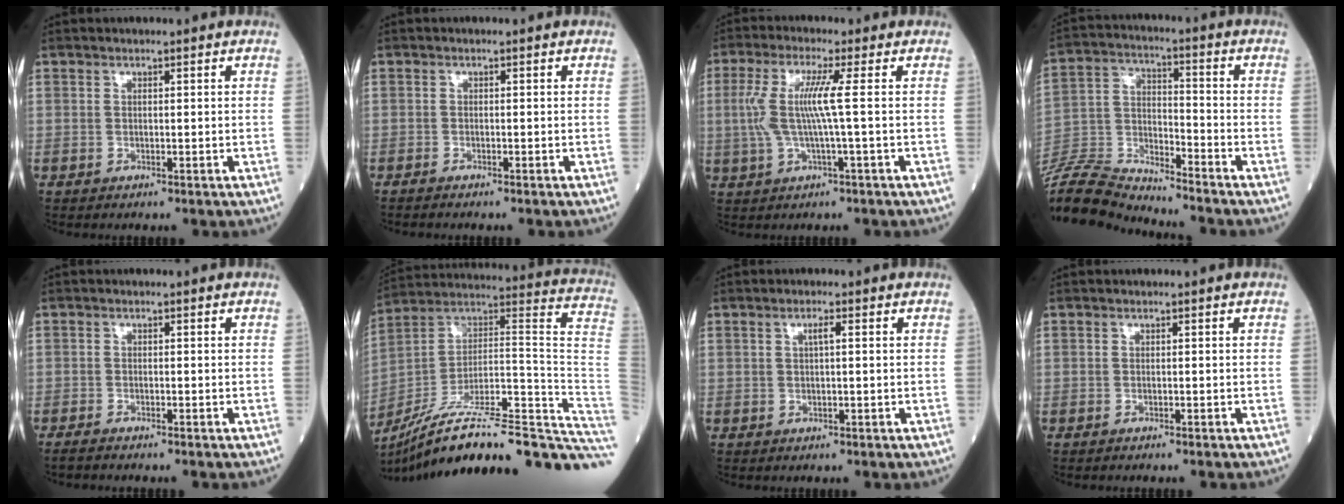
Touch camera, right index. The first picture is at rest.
{"total": 1.1, "force": [-1.1, -0.1, 0.4], "torque": [-0.009, -0.001, -0.018]}
{"total": 6.7, "force": [0.3, -0.5, 6.7], "torque": [-0.152, 0.007, 0.006]}
{"total": 14.5, "force": [-14.4, 0.2, 2.2], "torque": [-0.056, 0.023, -0.268]}
{"total": 1.9, "force": [-1.7, -0.1, 0.7], "torque": [-0.017, -0.003, -0.030]}
{"total": 33.5, "force": [-26.2, 3.0, 20.7], "torque": [-0.206, 0.006, -0.380]}
{"total": 1.4, "force": [0.4, 0.1, 1.4], "torque": [-0.026, 0.003, 0.005]}
{"total": 1.0, "force": [-0.9, 0.0, 0.4], "torque": [-0.002, 0.001, -0.012]}